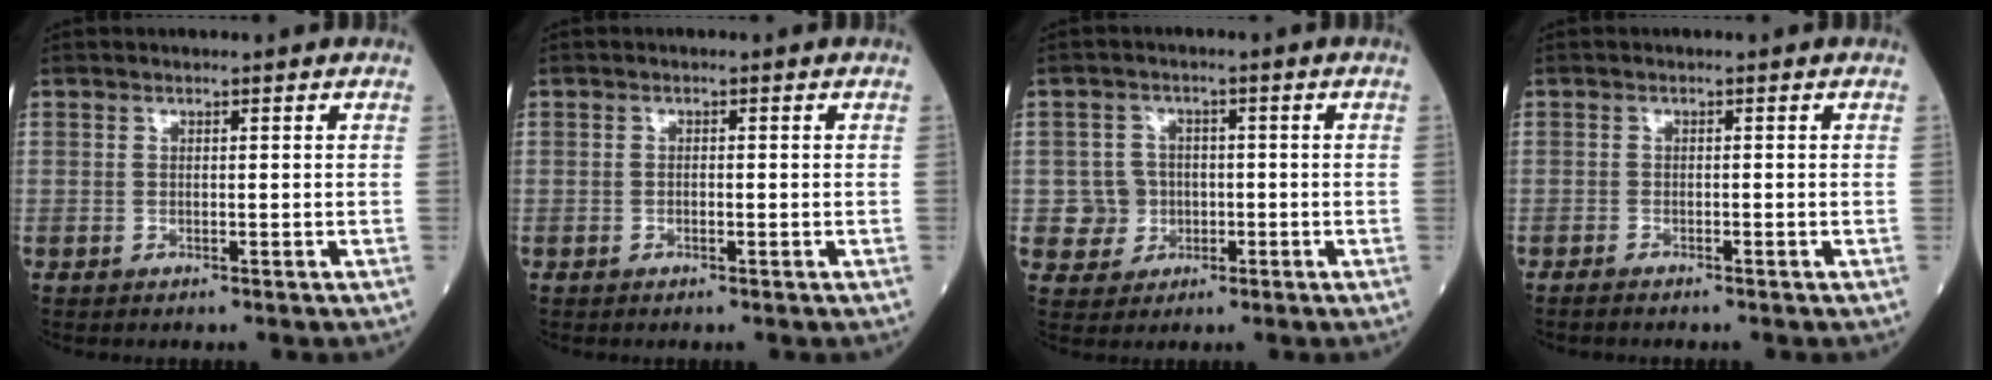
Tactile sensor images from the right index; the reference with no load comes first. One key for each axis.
{"total": 0.6, "fx": -0.1, "fy": 0.3, "fz": 0.5, "tx": -0.010, "ty": 0.002, "tz": 0.000}
{"total": 4.6, "fx": -0.6, "fy": 4.6, "fz": 0.3, "tx": 0.002, "ty": 0.011, "tz": -0.005}
{"total": 1.1, "fx": -1.0, "fy": 0.1, "fz": 0.4, "tx": -0.013, "ty": -0.003, "tz": -0.018}